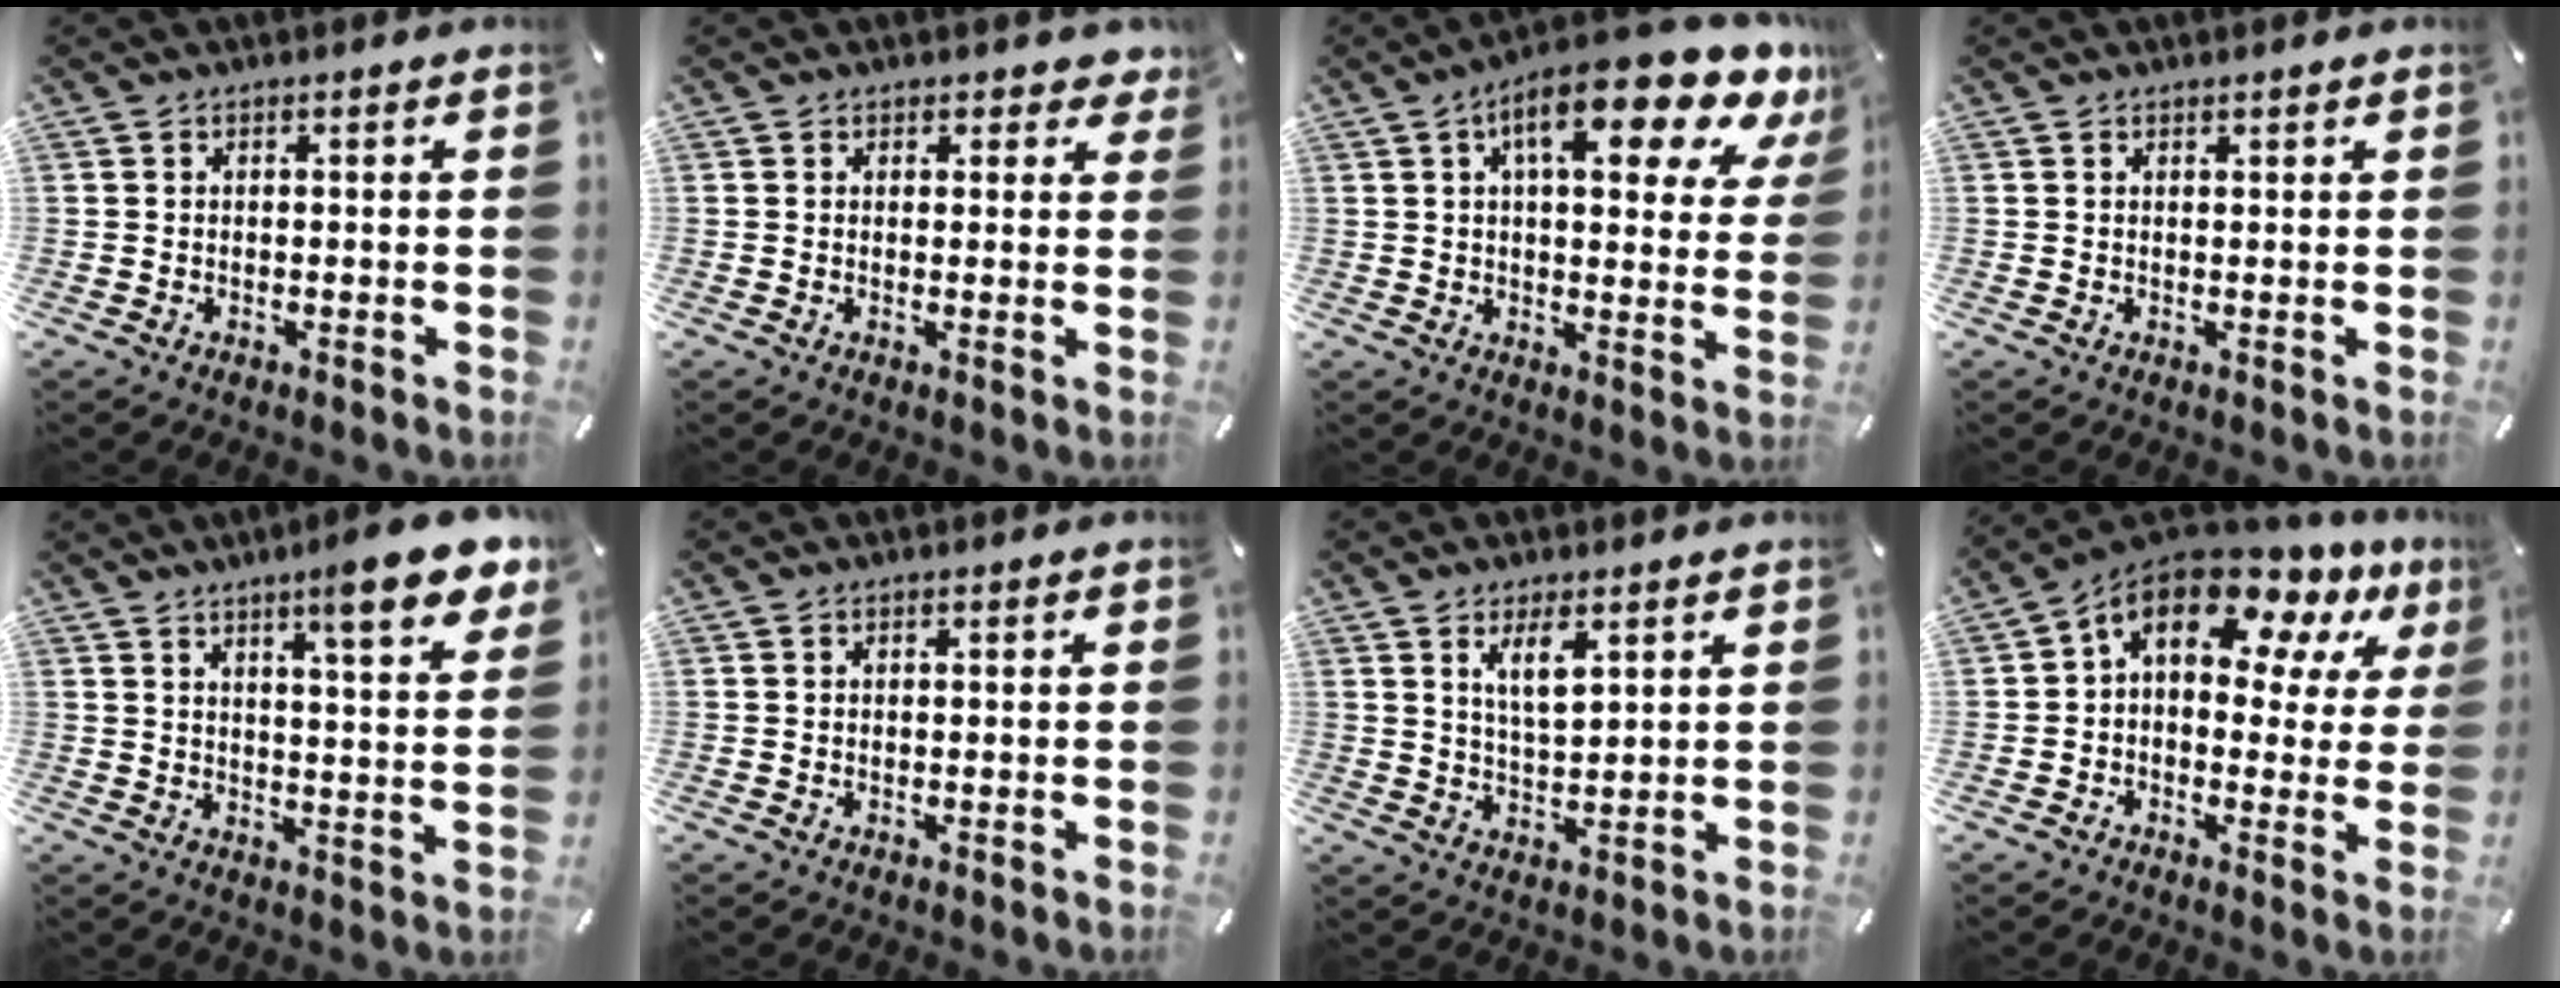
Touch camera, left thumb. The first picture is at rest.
{"total": 2.2, "force": [1.4, 1.4, 0.9], "torque": [-0.005, 0.001, 0.021]}
{"total": 16.8, "force": [9.7, 5.6, 12.5], "torque": [-0.184, -0.049, 0.150]}
{"total": 0.8, "force": [0.7, 0.2, 0.4], "torque": [-0.008, -0.001, 0.013]}
{"total": 11.5, "force": [8.0, 1.8, 8.1], "torque": [-0.118, -0.048, 0.128]}
{"total": 0.0}
{"total": 6.2, "force": [3.4, 2.2, 4.7], "torque": [-0.084, -0.009, 0.057]}
{"total": 15.0, "force": [8.7, 7.6, 9.5], "torque": [-0.162, -0.049, 0.151]}